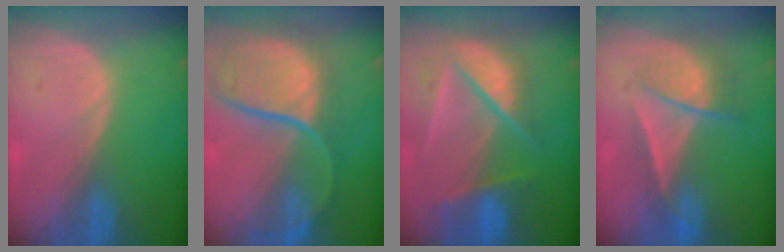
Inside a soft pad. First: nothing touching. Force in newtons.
{"total": 12.2, "press": 9.9, "slide": 7.1}
{"total": 9.8, "press": 8.2, "slide": 5.3}
{"total": 7.1, "press": 6.1, "slide": 3.6}